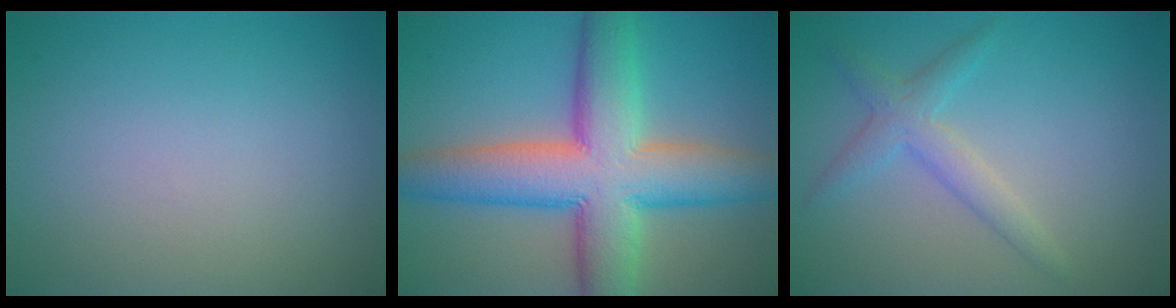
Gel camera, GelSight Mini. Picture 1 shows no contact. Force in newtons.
{"total": 11.2, "press": 11.2, "slide": 0.4}
{"total": 2.6, "press": 2.6, "slide": 0.1}